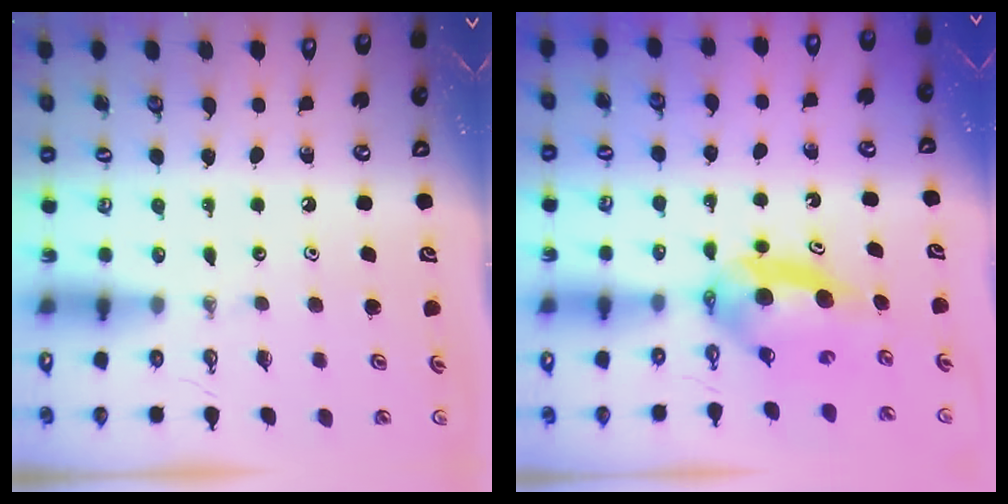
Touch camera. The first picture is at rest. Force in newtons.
{"total": 7.3, "press": 4.9, "slide": 5.3}